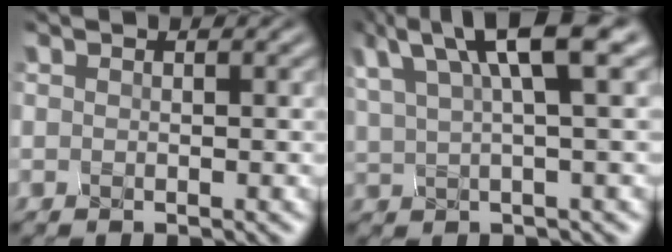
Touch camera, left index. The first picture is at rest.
{"total": 6.4, "force": [4.2, 0.7, 4.8], "torque": [-0.066, 0.025, 0.082]}